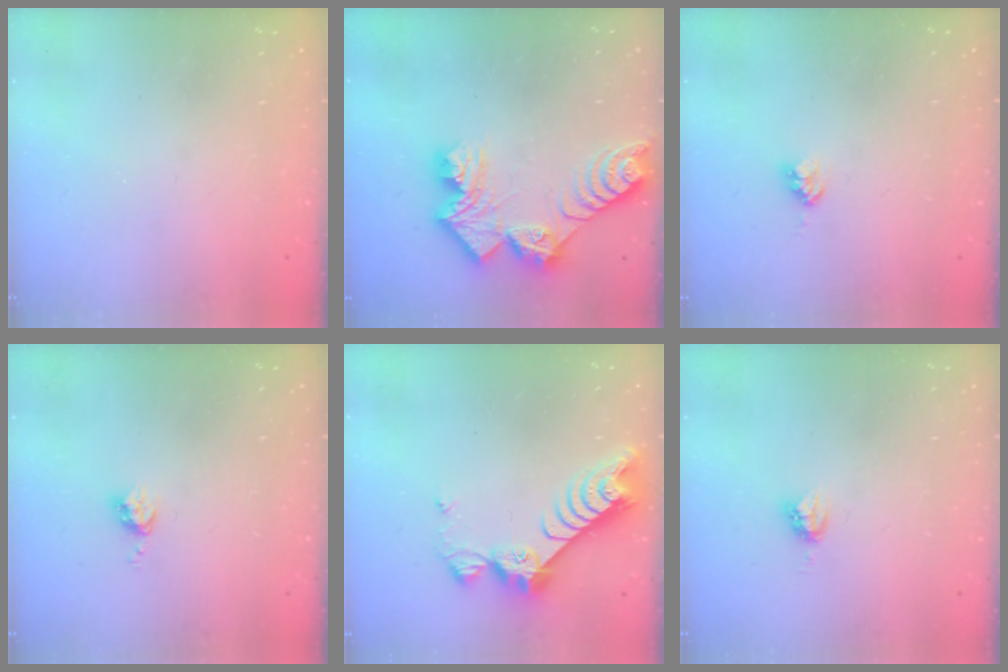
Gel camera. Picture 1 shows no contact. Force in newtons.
{"total": 13.7, "press": 13.6, "slide": 1.2}
{"total": 3.9, "press": 3.9, "slide": 0.4}
{"total": 4.2, "press": 4.1, "slide": 0.4}
{"total": 9.7, "press": 9.7, "slide": 0.8}
{"total": 3.4, "press": 3.4, "slide": 0.4}